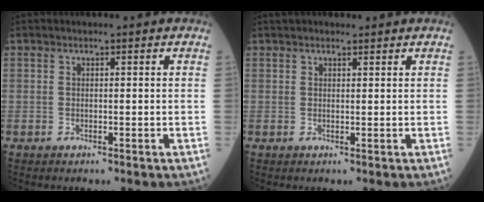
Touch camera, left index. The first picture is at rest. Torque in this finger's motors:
{"motor_torque": [0.25, -0.25, 0.10, 0.02]}